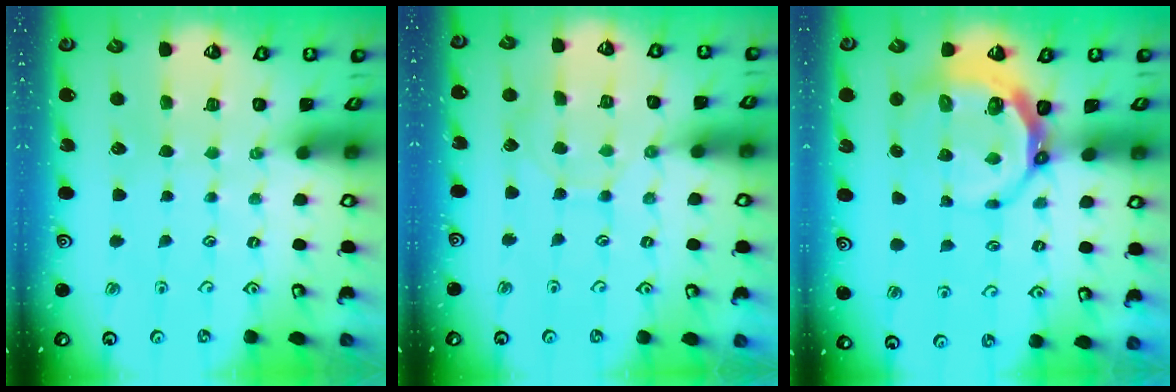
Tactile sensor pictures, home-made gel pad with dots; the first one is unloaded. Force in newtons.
{"total": 6.6, "press": 6.5, "slide": 0.7}
{"total": 7.7, "press": 6.8, "slide": 3.6}